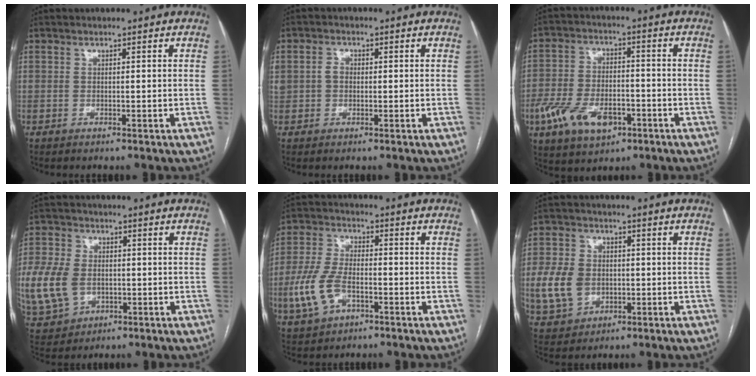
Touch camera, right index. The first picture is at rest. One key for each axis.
{"total": 3.3, "fx": 0.2, "fy": 2.7, "fz": 1.8, "tx": -0.047, "ty": 0.018, "tz": 0.007}
{"total": 12.1, "fx": -5.3, "fy": 6.7, "fz": 8.6, "tx": -0.169, "ty": 0.006, "tz": -0.087}
{"total": 29.1, "fx": -5.5, "fy": 24.1, "fz": 15.5, "tx": -0.488, "ty": 0.026, "tz": -0.074}
{"total": 9.6, "fx": -3.2, "fy": 5.2, "fz": 7.4, "tx": -0.178, "ty": 0.005, "tz": -0.057}
{"total": 13.8, "fx": -1.6, "fy": 11.2, "fz": 7.9, "tx": -0.206, "ty": 0.012, "tz": -0.011}